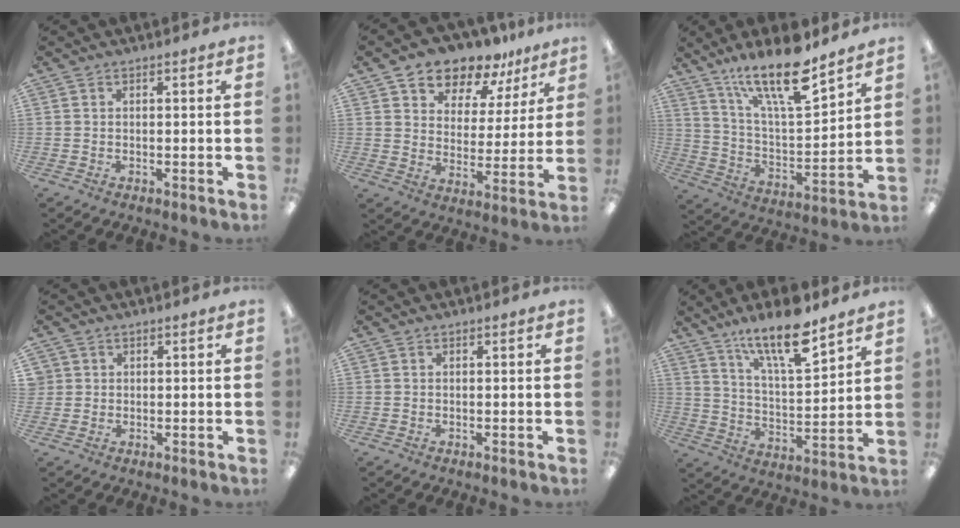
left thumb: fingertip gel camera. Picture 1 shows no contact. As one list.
[{"total": 10.7, "force": [9.5, 4.7, 1.3], "torque": [-0.030, -0.087, 0.174]}, {"total": 18.3, "force": [13.5, 5.1, 11.1], "torque": [-0.189, -0.083, 0.226]}, {"total": 1.9, "force": [0.6, 1.8, -0.2], "torque": [0.000, 0.004, 0.009]}, {"total": 0.0}, {"total": 14.8, "force": [11.3, 3.7, 8.8], "torque": [-0.143, -0.069, 0.187]}]